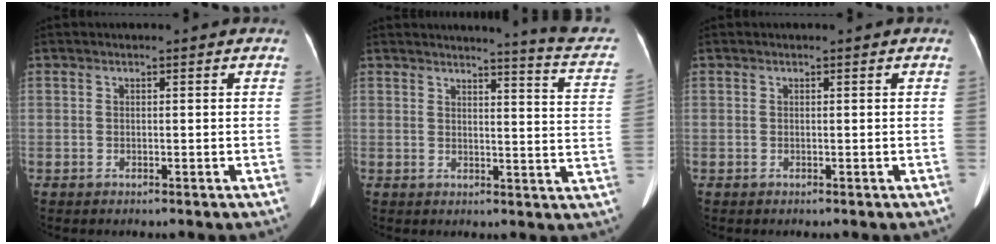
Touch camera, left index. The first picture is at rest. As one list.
[{"total": 11.0, "force": [10.2, -0.4, 4.0], "torque": [-0.042, -0.063, 0.090]}, {"total": 0.0}]